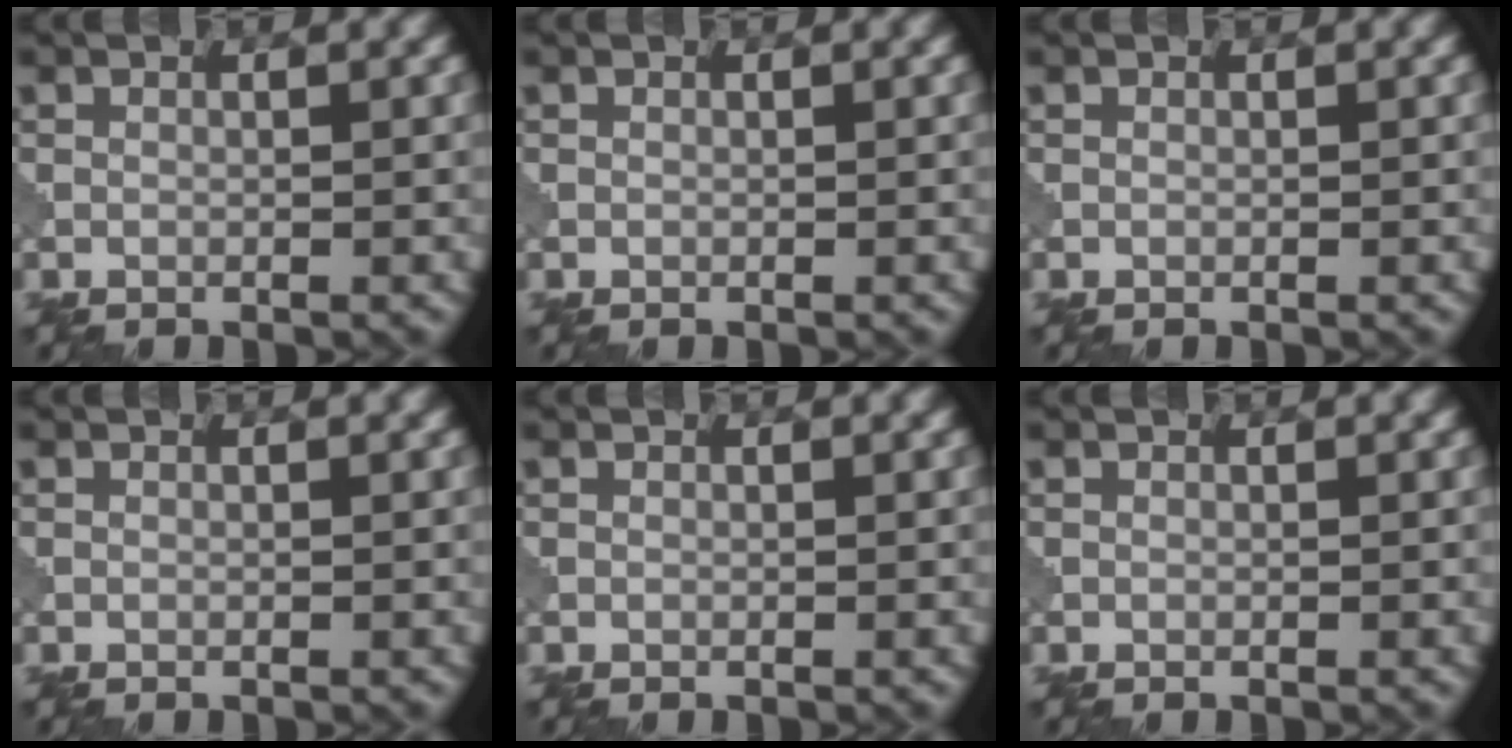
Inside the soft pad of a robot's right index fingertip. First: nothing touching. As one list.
[{"total": 0.0}, {"total": 0.0}, {"total": 0.0}, {"total": 0.0}, {"total": 0.0}]